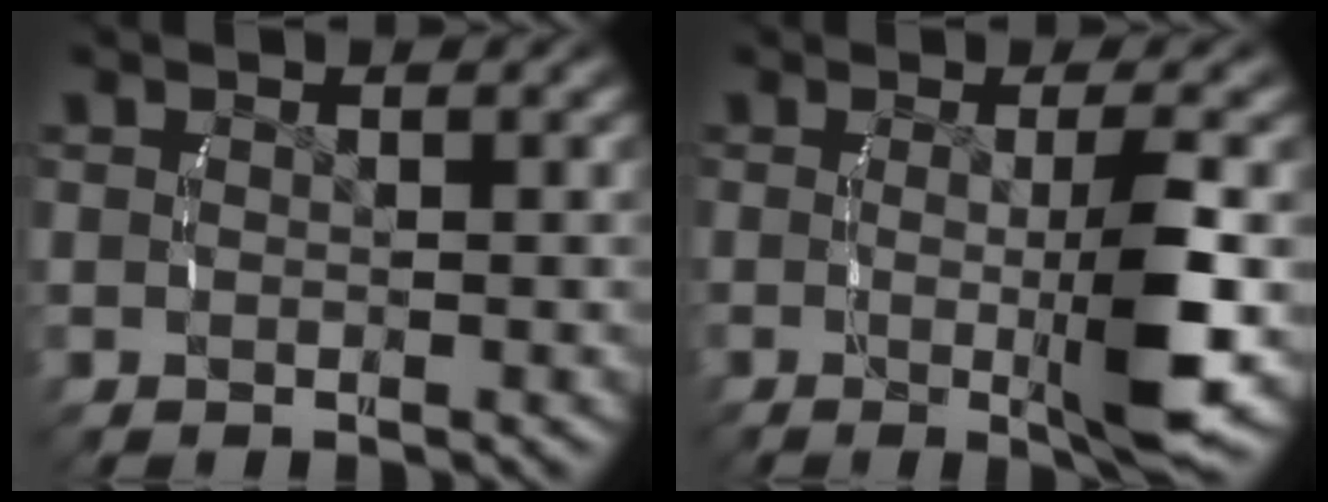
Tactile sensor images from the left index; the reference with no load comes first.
{"total": 5.9, "force": [-0.9, 0.3, 5.8], "torque": [-0.090, -0.015, -0.010]}